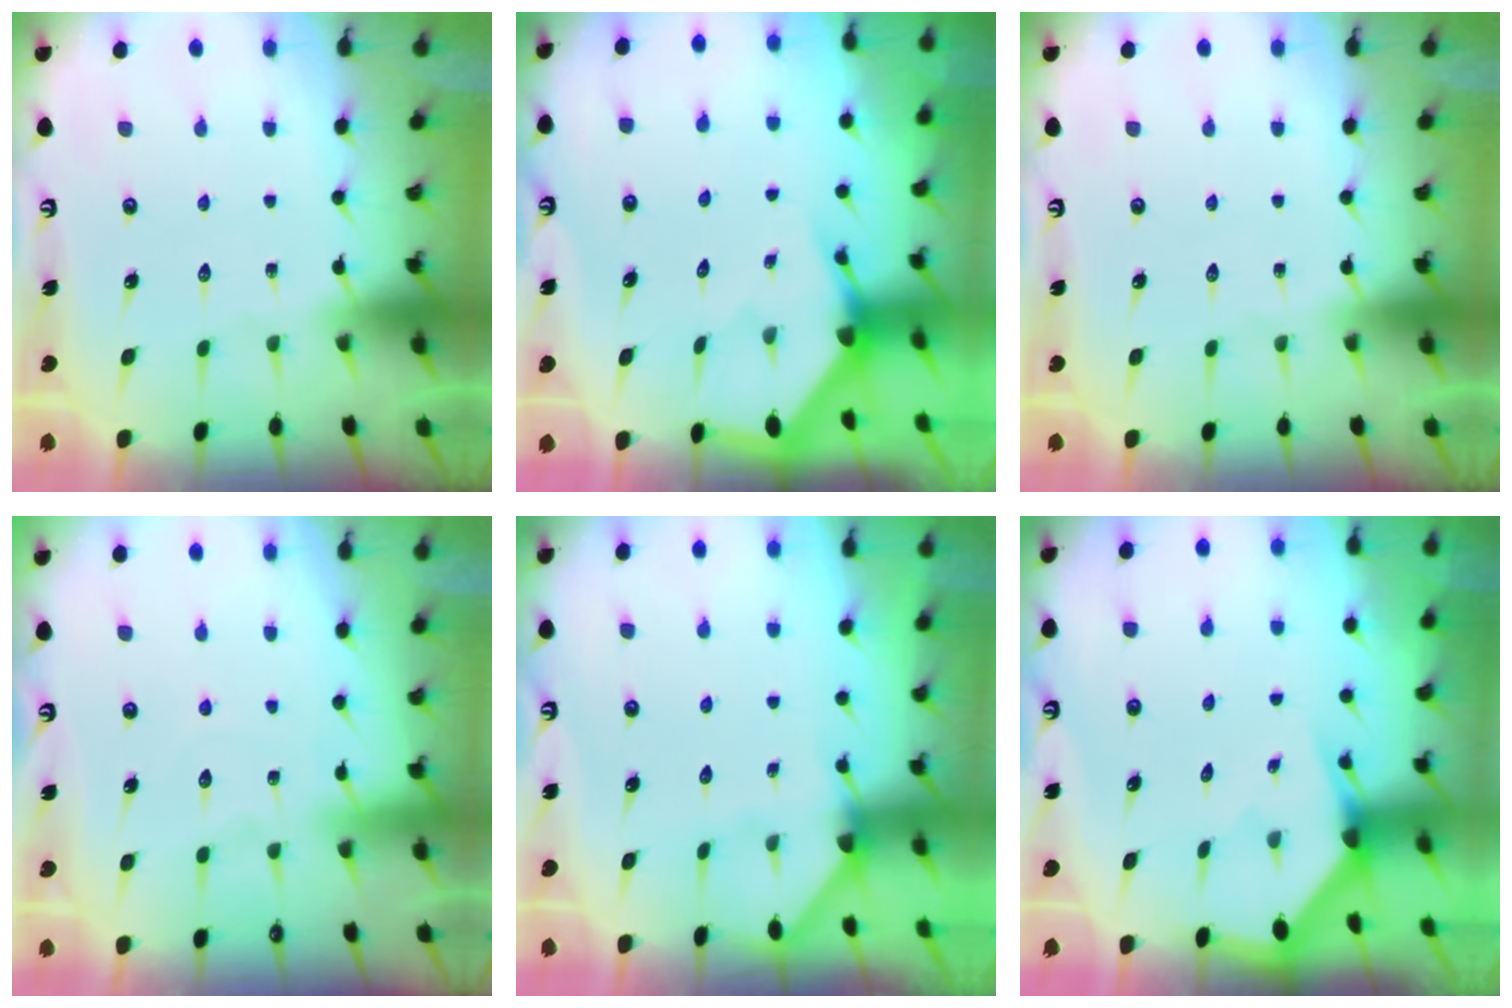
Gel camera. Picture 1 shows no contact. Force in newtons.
{"total": 3.2, "press": 3.2, "slide": 0.1}
{"total": 0.0}
{"total": 6.0, "press": 5.9, "slide": 0.7}
{"total": 3.1, "press": 3.1, "slide": 0.2}
{"total": 2.2, "press": 2.2, "slide": 0.1}